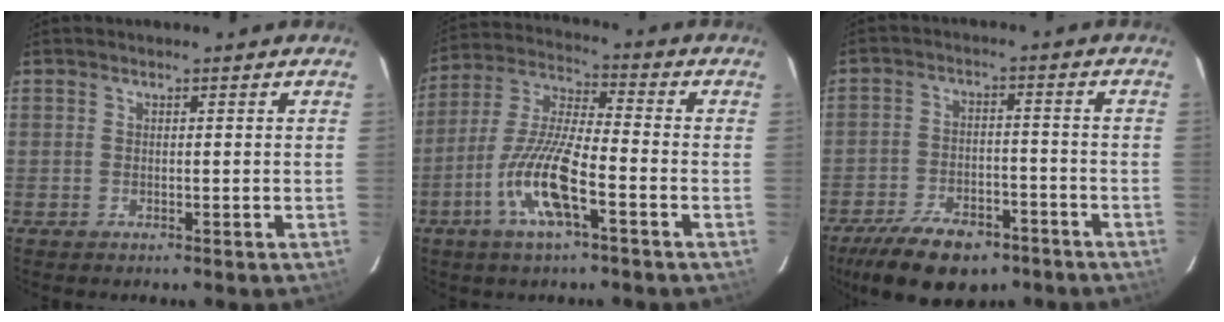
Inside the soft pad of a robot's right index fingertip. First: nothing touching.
{"total": 12.2, "force": [-5.0, 2.0, 10.9], "torque": [-0.228, -0.003, -0.098]}
{"total": 11.7, "force": [-8.5, 5.1, 6.2], "torque": [-0.105, -0.007, -0.142]}